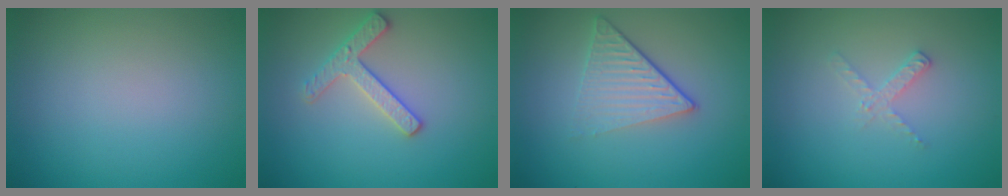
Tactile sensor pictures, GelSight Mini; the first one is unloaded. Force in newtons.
{"total": 2.5, "press": 2.4, "slide": 0.4}
{"total": 4.0, "press": 2.6, "slide": 3.1}
{"total": 1.4, "press": 1.4, "slide": 0.1}